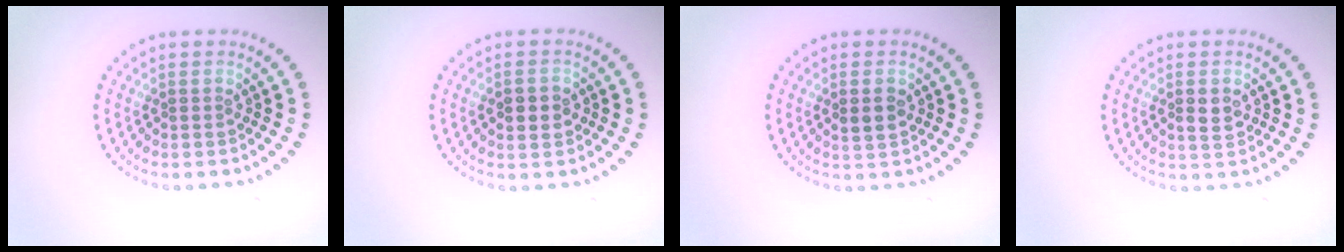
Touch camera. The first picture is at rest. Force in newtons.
{"total": 2.2, "press": 2.1, "slide": 0.1}
{"total": 1.7, "press": 1.7, "slide": 0.3}
{"total": 1.8, "press": 1.7, "slide": 0.3}